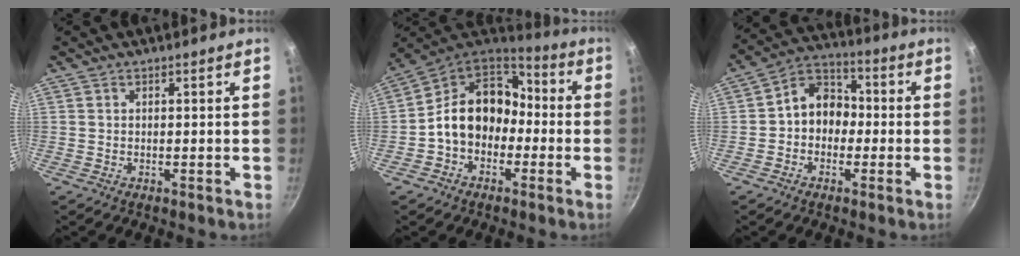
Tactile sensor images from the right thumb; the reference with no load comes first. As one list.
[{"total": 14.7, "force": [-2.2, 11.6, 8.7], "torque": [-0.110, 0.062, -0.052]}, {"total": 8.7, "force": [-1.0, 7.1, 5.0], "torque": [-0.033, 0.036, -0.036]}]